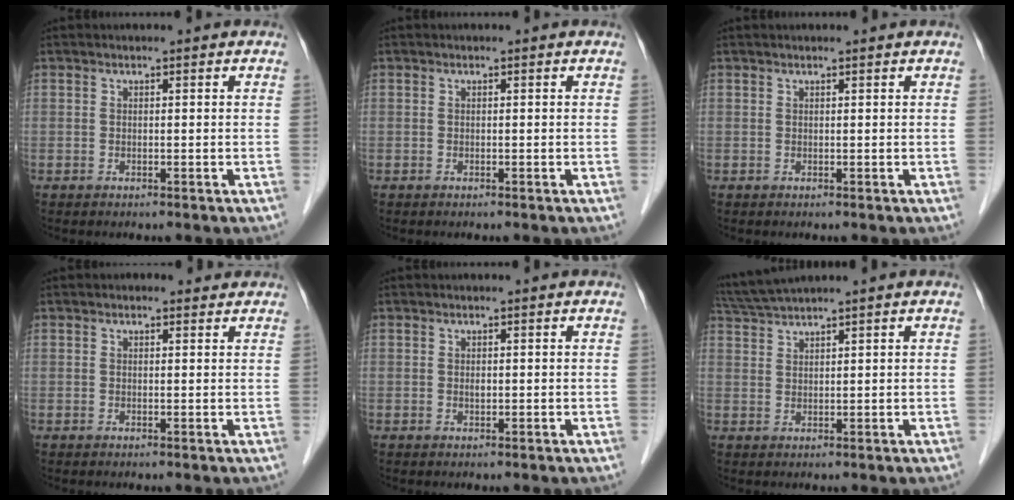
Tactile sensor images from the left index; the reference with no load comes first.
{"total": 0.0}
{"total": 1.0, "force": [0.9, 0.0, 0.4], "torque": [-0.005, 0.012, 0.017]}
{"total": 1.5, "force": [1.2, 0.8, 0.4], "torque": [-0.009, 0.010, 0.013]}
{"total": 0.5, "force": [0.1, 0.3, 0.4], "torque": [-0.007, -0.001, 0.001]}
{"total": 4.4, "force": [4.0, -1.4, 1.3], "torque": [-0.034, 0.014, 0.083]}